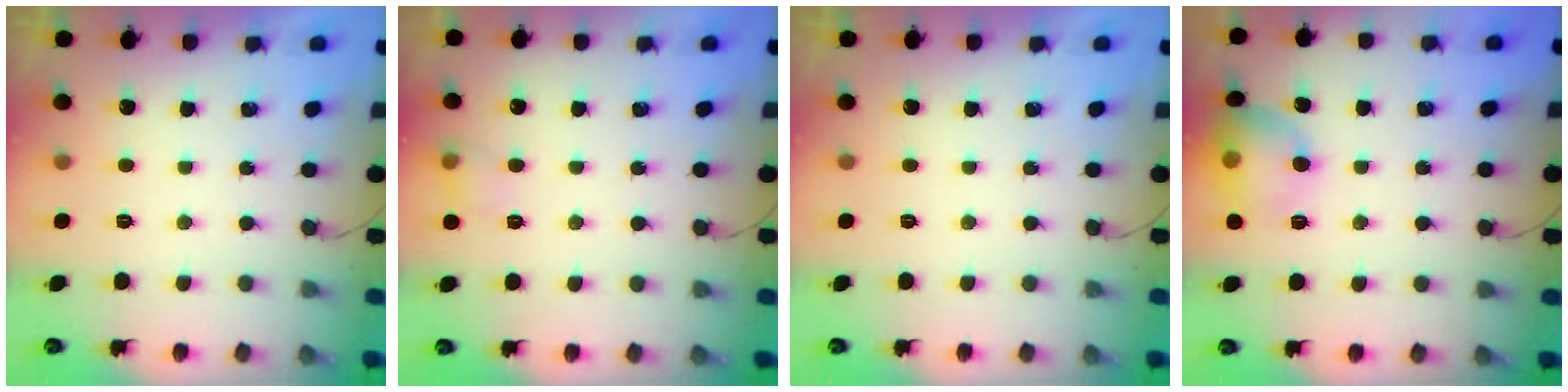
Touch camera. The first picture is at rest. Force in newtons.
{"total": 6.3, "press": 6.1, "slide": 1.6}
{"total": 0.0}
{"total": 15.6, "press": 13.8, "slide": 7.4}